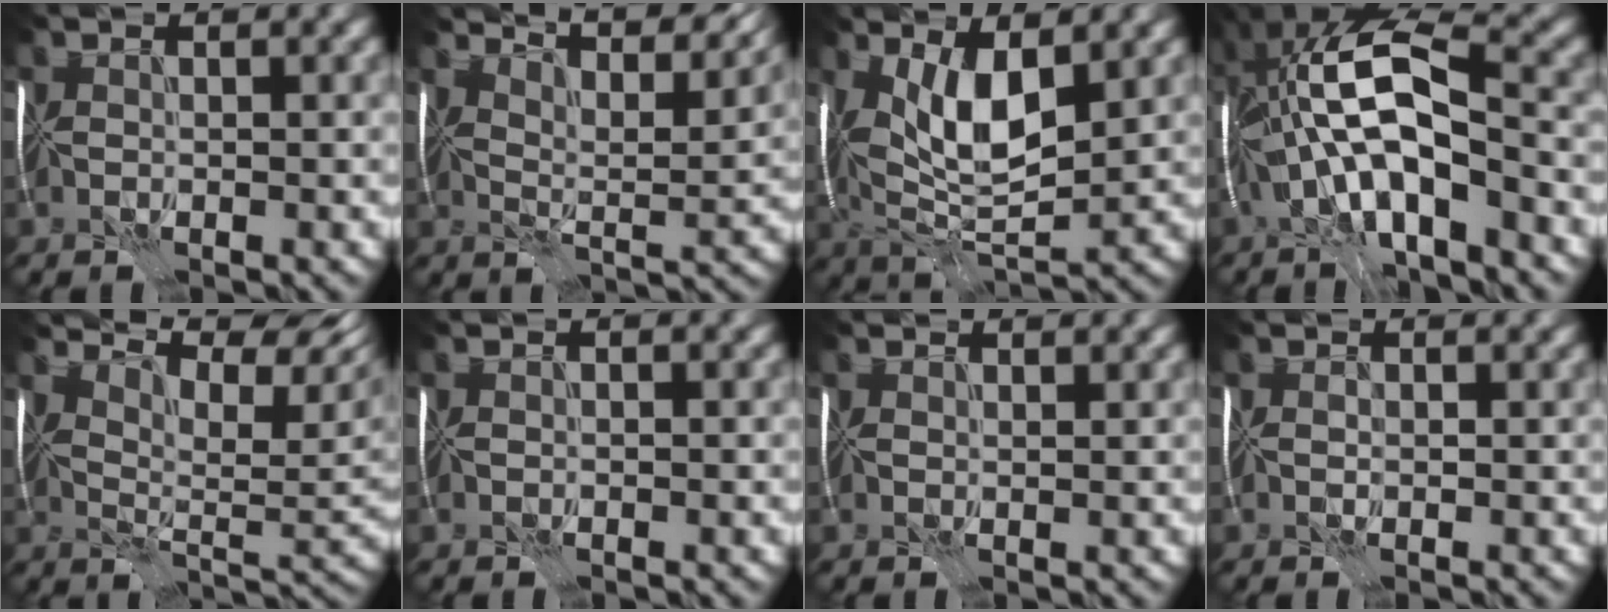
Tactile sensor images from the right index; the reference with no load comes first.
{"total": 9.4, "force": [7.7, 2.0, 5.0], "torque": [-0.082, 0.003, 0.094]}
{"total": 7.4, "force": [1.3, 3.2, 6.5], "torque": [-0.128, -0.007, 0.024]}
{"total": 13.4, "force": [-2.8, 5.1, 12.1], "torque": [-0.217, 0.018, -0.054]}
{"total": 10.7, "force": [6.8, 3.1, 7.6], "torque": [-0.132, 0.016, 0.109]}
{"total": 0.0}
{"total": 2.2, "force": [1.9, 0.6, 1.0], "torque": [-0.015, 0.006, 0.015]}
{"total": 1.1, "force": [0.4, 0.7, 0.7], "torque": [-0.010, 0.002, -0.002]}